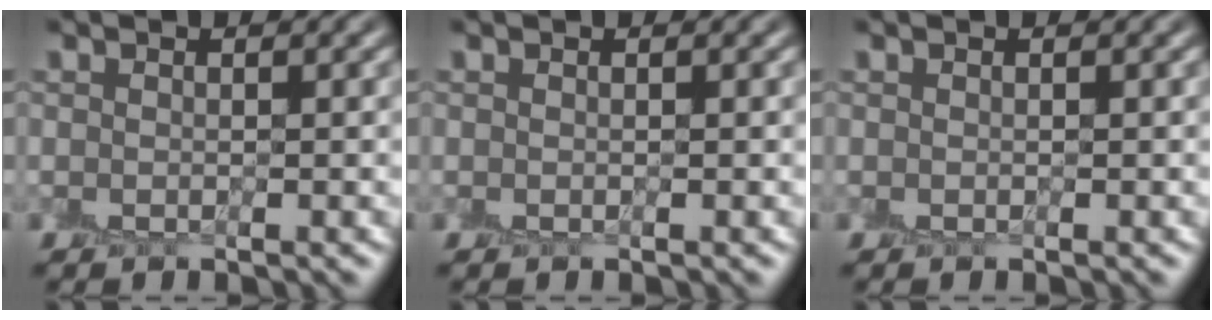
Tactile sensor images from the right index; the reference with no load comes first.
{"total": 0.0}
{"total": 0.0}